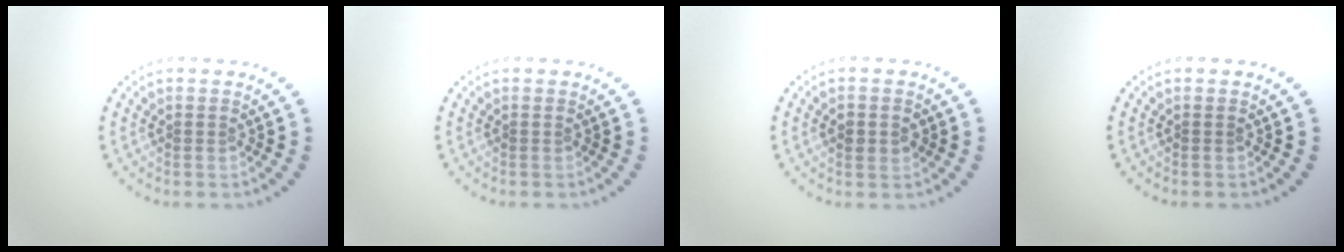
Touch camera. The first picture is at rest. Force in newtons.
{"total": 0.0}
{"total": 1.8, "press": 1.8, "slide": 0.1}
{"total": 0.0}